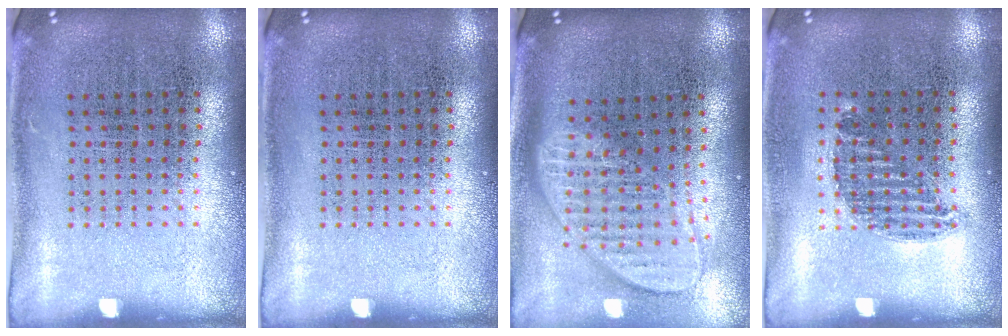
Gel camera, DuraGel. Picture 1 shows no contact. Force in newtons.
{"total": 0.0}
{"total": 2.1, "press": 1.6, "slide": 1.4}
{"total": 0.8, "press": 0.7, "slide": 0.5}